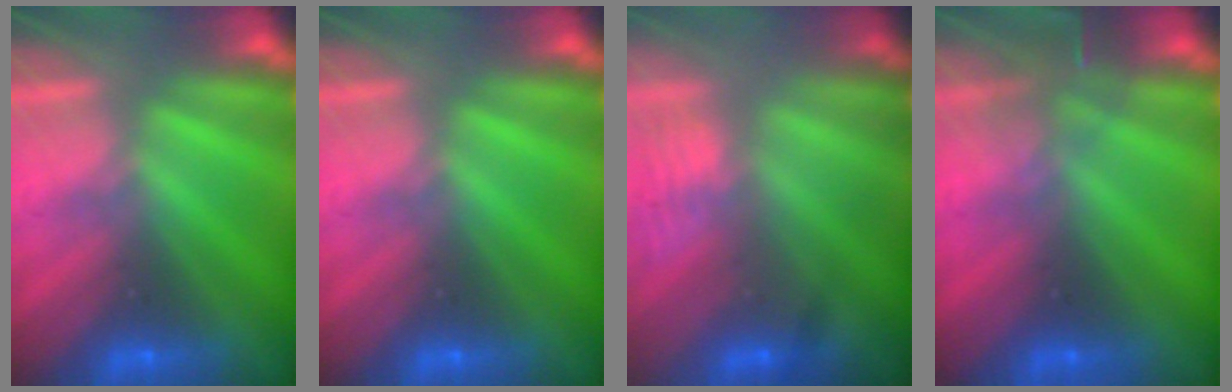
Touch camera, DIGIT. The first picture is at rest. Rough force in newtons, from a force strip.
{"total": 0.0}
{"total": 2.8}
{"total": 3.0}